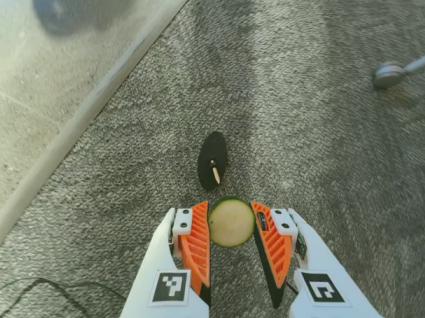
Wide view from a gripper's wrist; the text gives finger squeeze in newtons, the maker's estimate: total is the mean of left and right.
{"total": 12.3, "left": 12.8, "right": 11.9}